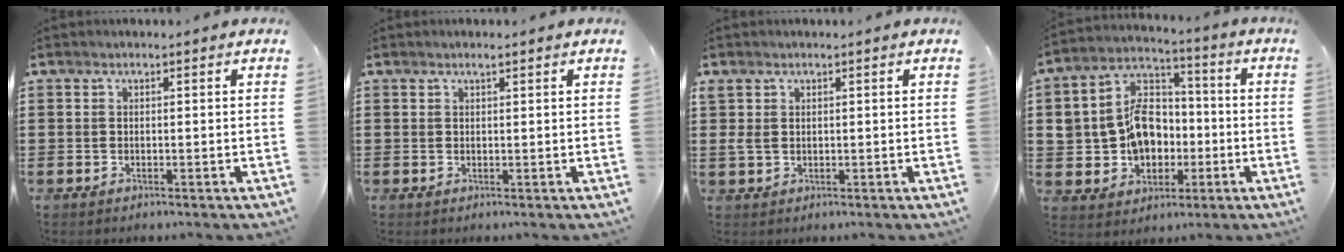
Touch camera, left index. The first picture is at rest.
{"total": 0.9, "force": [0.7, 0.1, 0.6], "torque": [-0.012, 0.001, 0.012]}
{"total": 1.8, "force": [0.6, 1.3, 1.0], "torque": [-0.033, 0.003, 0.009]}
{"total": 10.6, "force": [-0.8, 8.5, 6.2], "torque": [-0.141, 0.024, -0.011]}